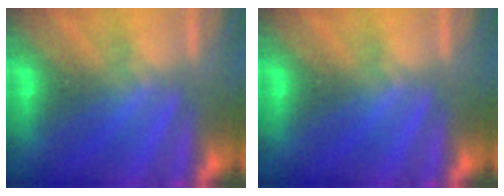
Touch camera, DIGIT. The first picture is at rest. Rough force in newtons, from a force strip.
{"total": 0.0}